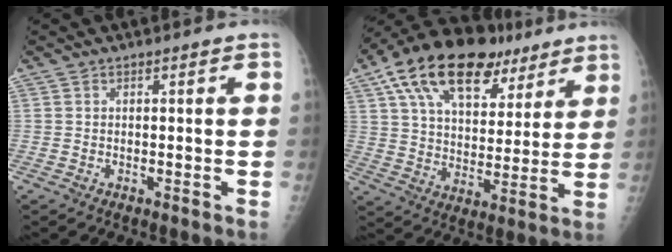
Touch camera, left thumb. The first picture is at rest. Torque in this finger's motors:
{"motor_torque": [0.58, 0.52, 1.64, -1.13, 0.26]}